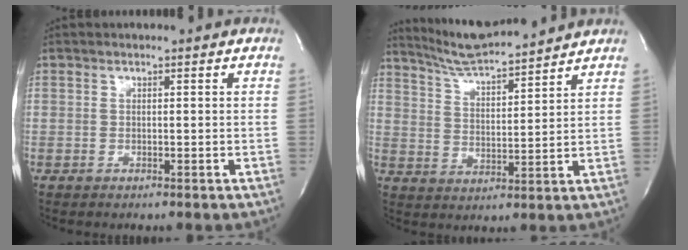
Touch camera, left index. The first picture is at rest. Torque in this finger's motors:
{"motor_torque": [-0.19, 0.03, 0.09, 0.09]}